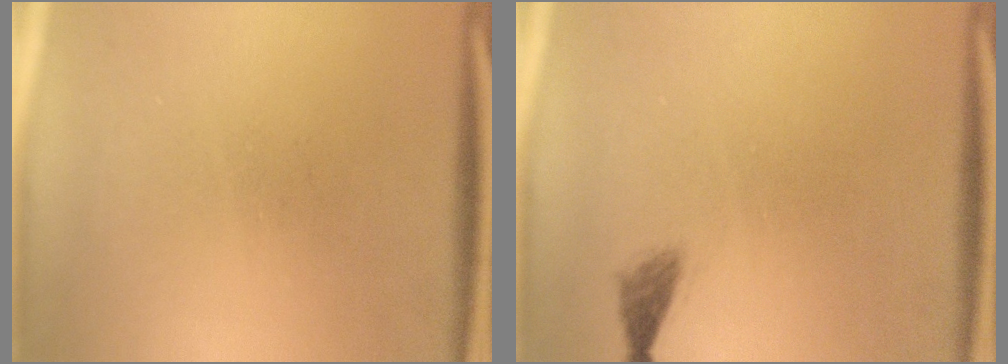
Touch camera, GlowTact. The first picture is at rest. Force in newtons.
{"total": 1.3}